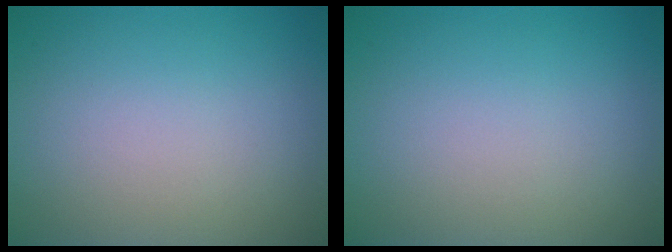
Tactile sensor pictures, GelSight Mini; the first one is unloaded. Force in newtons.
{"total": 0.0}